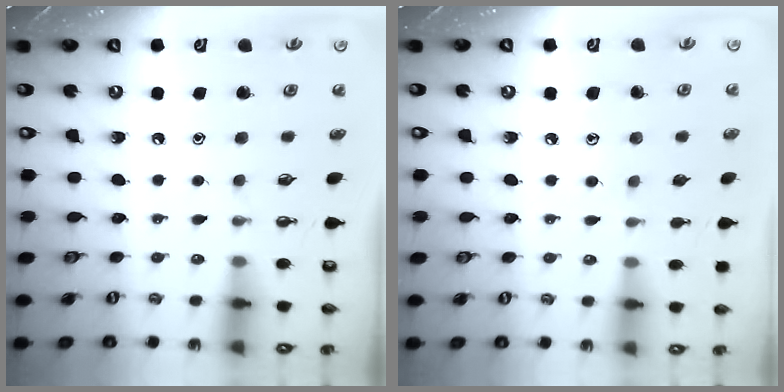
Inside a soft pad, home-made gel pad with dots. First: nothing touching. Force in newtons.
{"total": 7.0, "press": 6.9, "slide": 0.6}